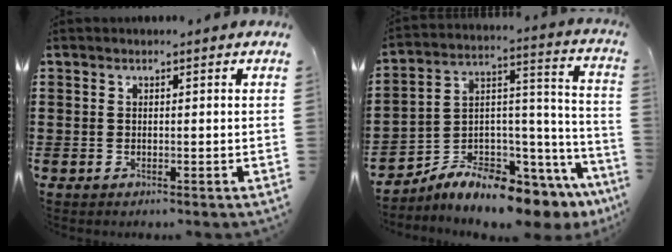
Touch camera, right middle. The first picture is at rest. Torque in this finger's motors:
{"motor_torque": [2.14, 0.00, 1.05, 0.21]}